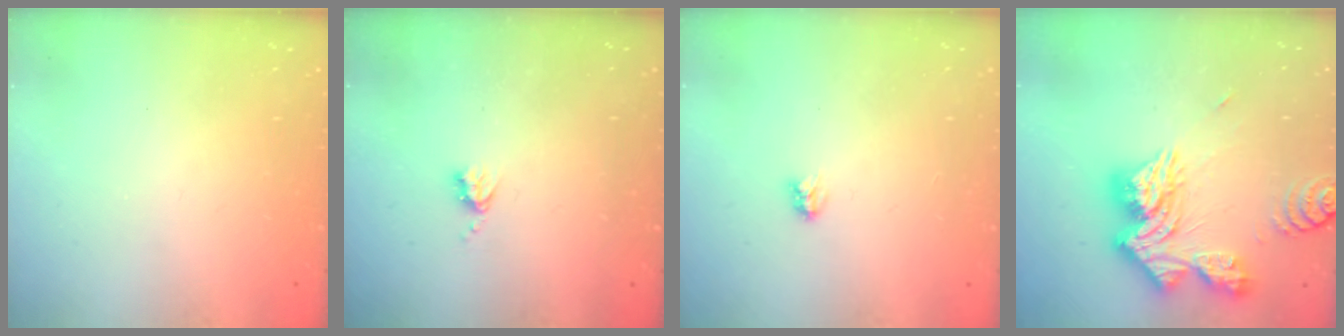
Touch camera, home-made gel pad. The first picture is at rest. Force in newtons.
{"total": 3.7, "press": 3.6, "slide": 0.5}
{"total": 2.9, "press": 2.9, "slide": 0.3}
{"total": 18.5, "press": 18.4, "slide": 1.6}